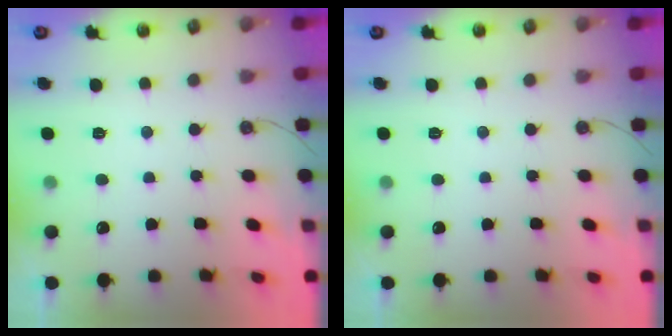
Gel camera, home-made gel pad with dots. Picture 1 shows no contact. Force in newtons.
{"total": 0.0}